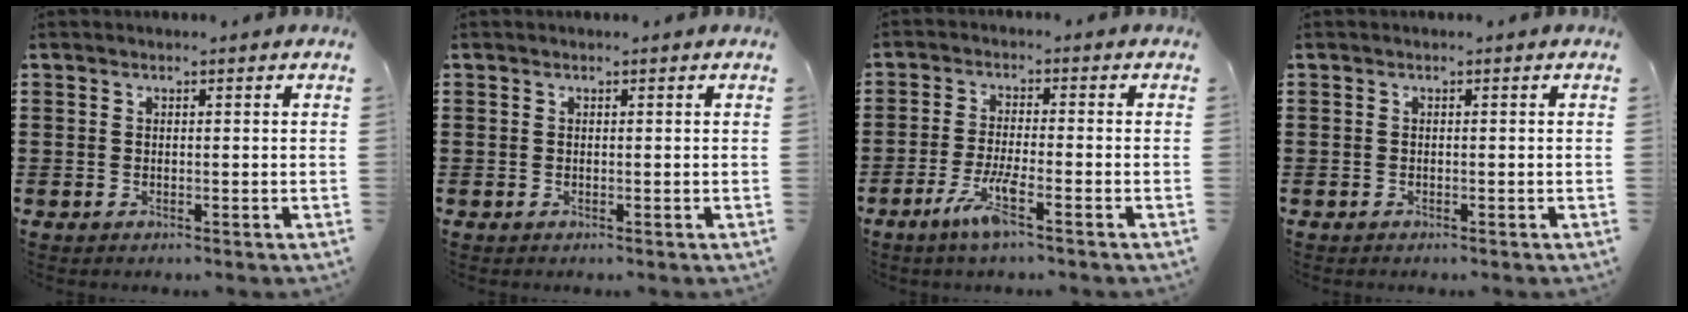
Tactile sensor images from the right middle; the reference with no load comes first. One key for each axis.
{"total": 0.0}
{"total": 5.5, "fx": -3.1, "fy": 0.6, "fz": 4.5, "tx": -0.100, "ty": -0.012, "tz": -0.060}
{"total": 0.0}